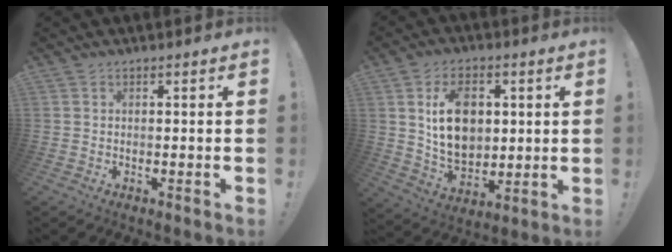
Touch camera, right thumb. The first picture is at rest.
{"total": 14.7, "force": [3.5, 10.5, 9.7], "torque": [-0.144, -0.009, 0.065]}